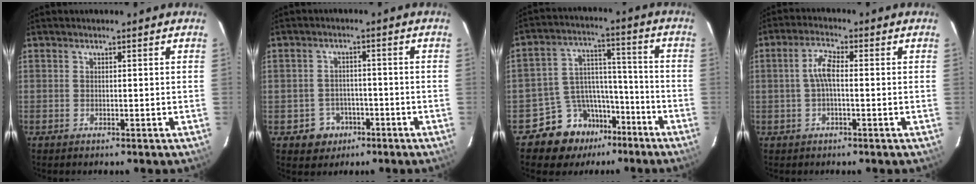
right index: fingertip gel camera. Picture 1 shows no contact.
{"total": 5.6, "force": [-2.5, 5.0, 0.5], "torque": [-0.025, 0.021, -0.028]}
{"total": 11.6, "force": [-8.4, 7.8, 1.8], "torque": [-0.045, 0.058, -0.132]}
{"total": 4.2, "force": [-0.2, 1.3, 3.9], "torque": [-0.082, 0.011, -0.004]}